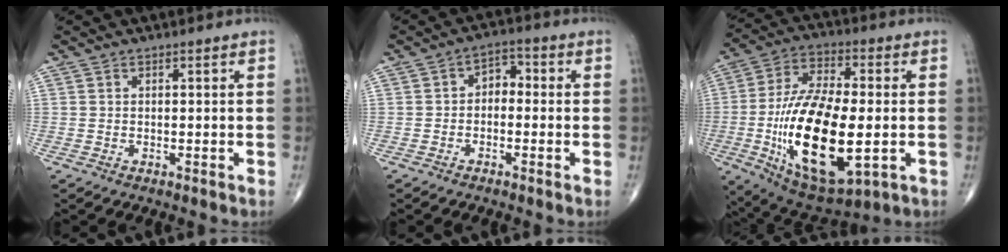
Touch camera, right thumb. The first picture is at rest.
{"total": 4.0, "force": [-0.5, 2.9, 2.7], "torque": [-0.023, 0.022, -0.022]}
{"total": 24.4, "force": [-3.9, 10.7, 21.6], "torque": [-0.414, -0.002, -0.049]}